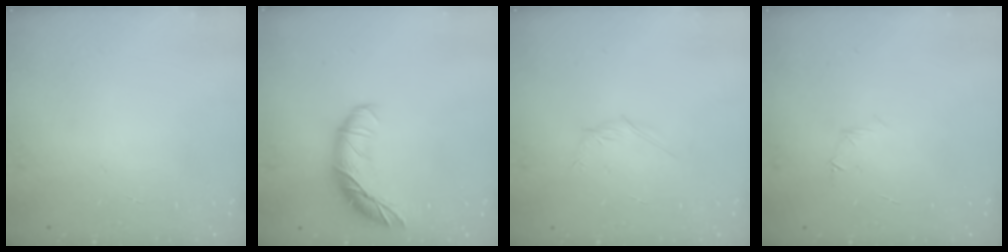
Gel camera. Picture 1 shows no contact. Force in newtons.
{"total": 14.5, "press": 14.5, "slide": 0.6}
{"total": 2.8, "press": 2.7, "slide": 0.8}
{"total": 4.1, "press": 3.9, "slide": 1.3}